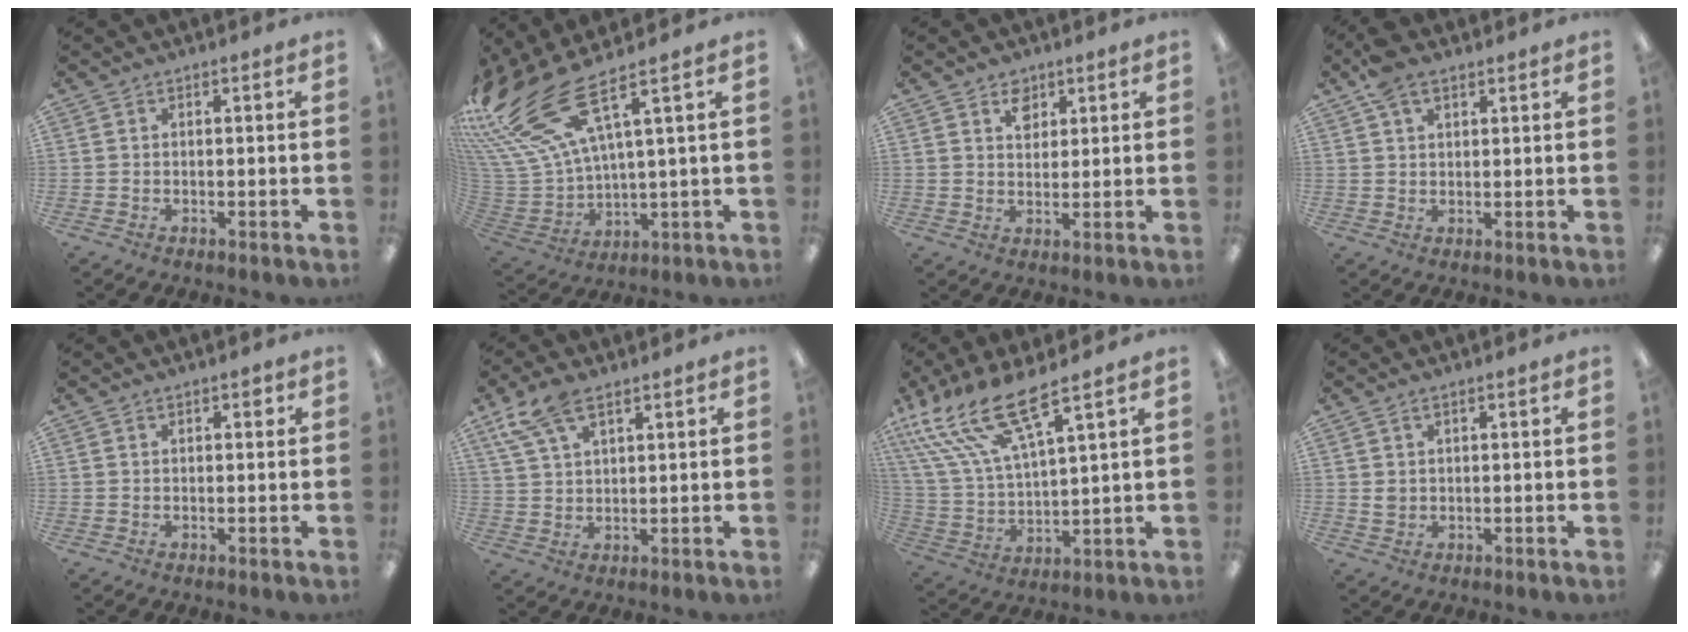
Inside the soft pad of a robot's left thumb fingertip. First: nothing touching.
{"total": 20.6, "force": [12.0, 8.2, 14.6], "torque": [-0.302, -0.075, 0.213]}
{"total": 4.6, "force": [3.0, 3.2, 1.3], "torque": [-0.005, -0.010, 0.051]}
{"total": 5.7, "force": [3.7, 2.8, 3.4], "torque": [-0.066, -0.007, 0.068]}
{"total": 1.3, "force": [0.8, 0.6, 0.8], "torque": [-0.009, 0.001, 0.012]}
{"total": 9.0, "force": [5.9, 3.9, 5.5], "torque": [-0.110, -0.016, 0.111]}
{"total": 17.5, "force": [12.4, 4.6, 11.5], "torque": [-0.260, -0.072, 0.217]}
{"total": 2.1, "force": [1.1, 1.5, 1.0], "torque": [-0.015, 0.001, 0.016]}